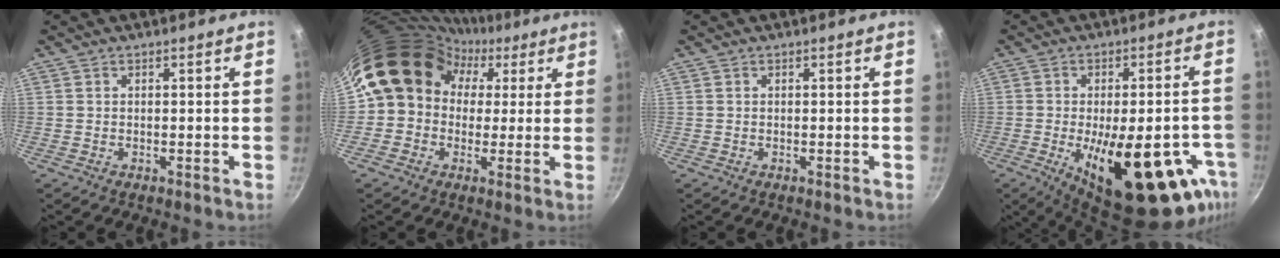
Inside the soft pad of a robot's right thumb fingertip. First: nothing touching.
{"total": 16.3, "force": [3.0, 14.1, 7.5], "torque": [-0.093, 0.053, 0.034]}
{"total": 0.0}
{"total": 25.0, "force": [-8.8, 10.7, 20.8], "torque": [-0.253, 0.005, -0.107]}